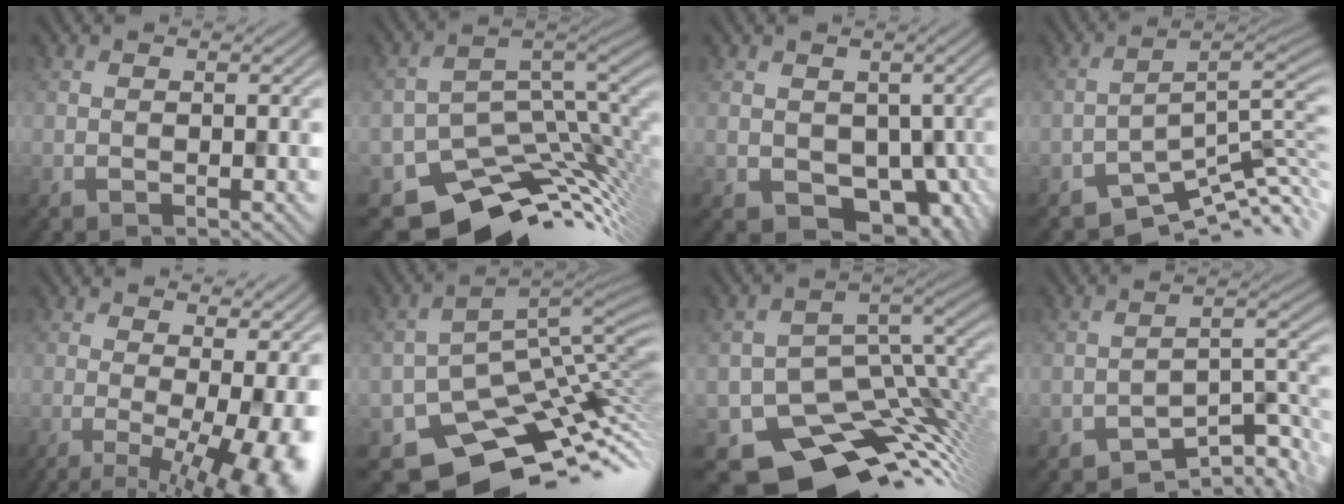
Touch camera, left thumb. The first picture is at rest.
{"total": 9.9, "force": [-7.5, 4.8, 4.2], "torque": [-0.073, -0.029, -0.101]}
{"total": 5.0, "force": [-1.3, 4.2, 2.3], "torque": [-0.042, -0.029, -0.004]}
{"total": 7.9, "force": [-6.4, 1.5, 4.3], "torque": [-0.058, -0.001, -0.103]}
{"total": 10.3, "force": [-2.3, 3.5, 9.4], "torque": [-0.129, -0.012, -0.017]}
{"total": 10.2, "force": [-5.9, 6.0, 5.8], "torque": [-0.101, -0.027, -0.082]}
{"total": 12.8, "force": [-7.6, 8.2, 6.3], "torque": [-0.110, -0.048, -0.092]}
{"total": 6.3, "force": [-5.5, 1.4, 2.7], "torque": [-0.030, 0.001, -0.088]}